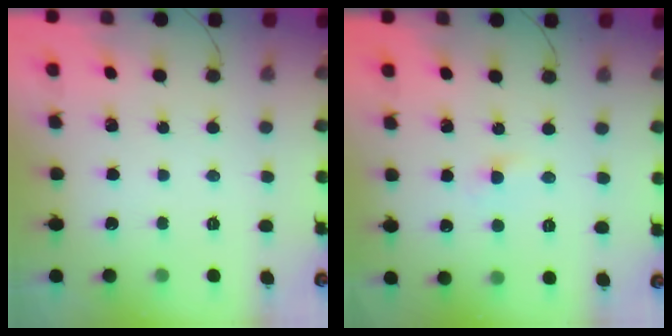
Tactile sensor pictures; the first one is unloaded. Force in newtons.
{"total": 1.8, "press": 1.6, "slide": 0.8}